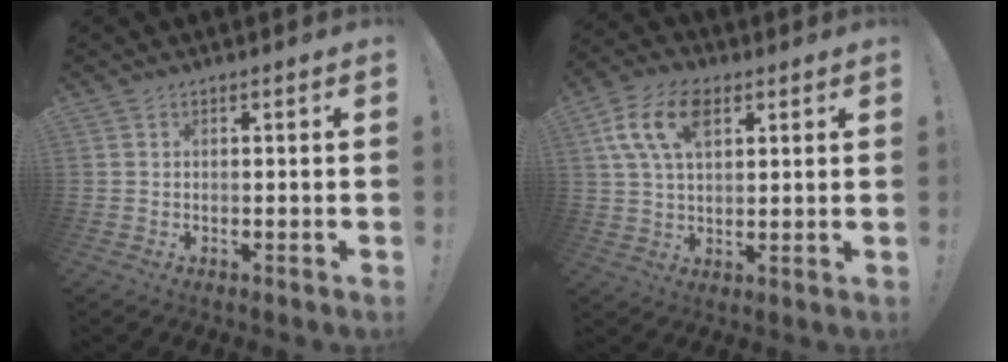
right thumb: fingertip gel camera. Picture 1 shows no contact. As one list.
[{"total": 12.7, "force": [5.1, 7.4, 8.9], "torque": [-0.167, -0.004, 0.094]}]